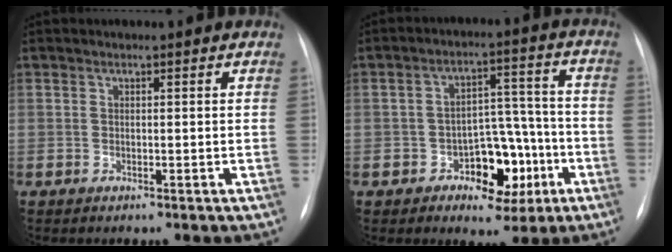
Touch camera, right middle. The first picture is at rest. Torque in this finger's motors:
{"motor_torque": [1.09, -1.05, 0.25, 0.06]}